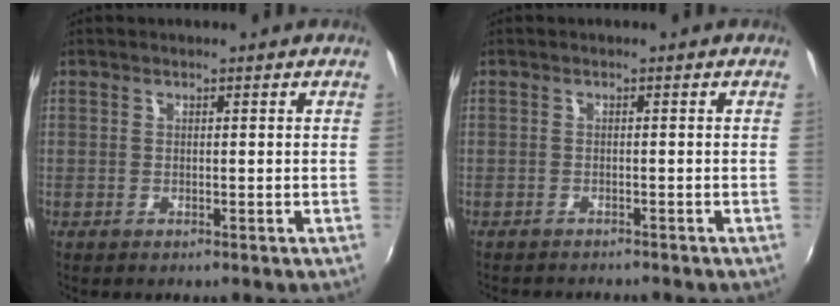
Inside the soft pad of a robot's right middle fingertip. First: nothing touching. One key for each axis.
{"total": 3.8, "fx": -3.6, "fy": 0.4, "fz": 1.2, "tx": -0.031, "ty": -0.017, "tz": -0.054}